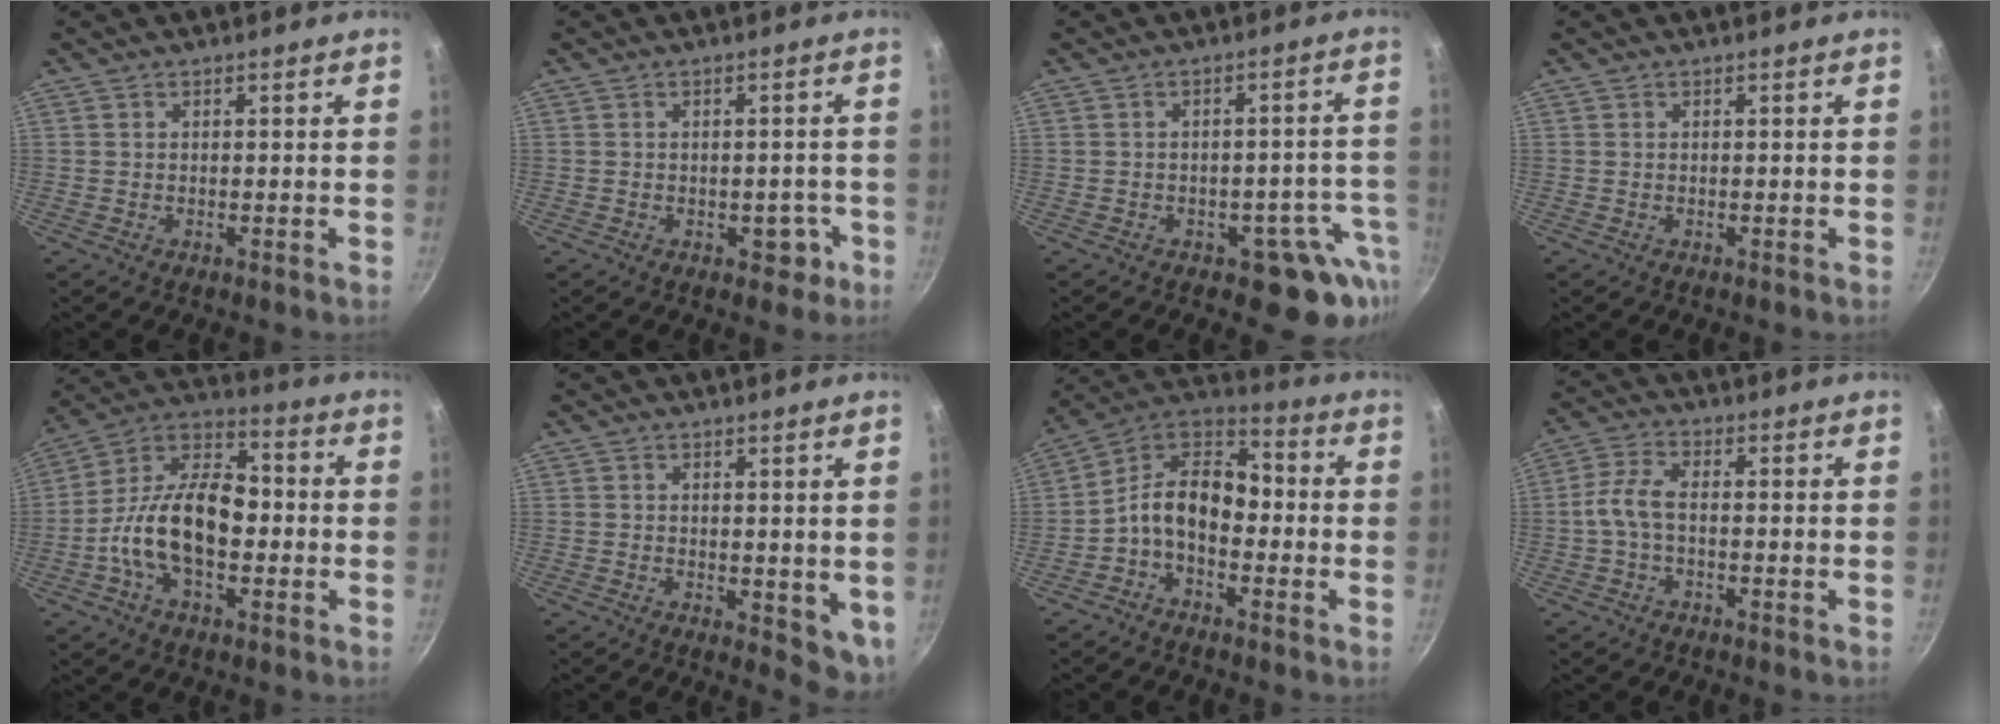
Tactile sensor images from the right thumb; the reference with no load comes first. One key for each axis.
{"total": 3.4, "fx": -1.5, "fy": 2.3, "fz": 2.0, "tx": -0.003, "ty": 0.015, "tz": -0.018}
{"total": 9.4, "fx": -5.1, "fy": 4.7, "fz": 6.4, "tx": -0.039, "ty": 0.042, "tz": -0.059}
{"total": 0.0}
{"total": 17.5, "fx": -2.5, "fy": 9.8, "fz": 14.3, "tx": -0.248, "ty": 0.039, "tz": -0.050}
{"total": 5.4, "fx": 0.2, "fy": 2.4, "fz": 4.8, "tx": -0.045, "ty": -0.016, "tz": 0.008}
{"total": 12.1, "fx": -2.4, "fy": 7.6, "fz": 9.0, "tx": -0.138, "ty": 0.062, "tz": -0.058}
{"total": 5.5, "fx": -0.8, "fy": 2.8, "fz": 4.7, "tx": -0.106, "ty": 0.017, "tz": -0.022}